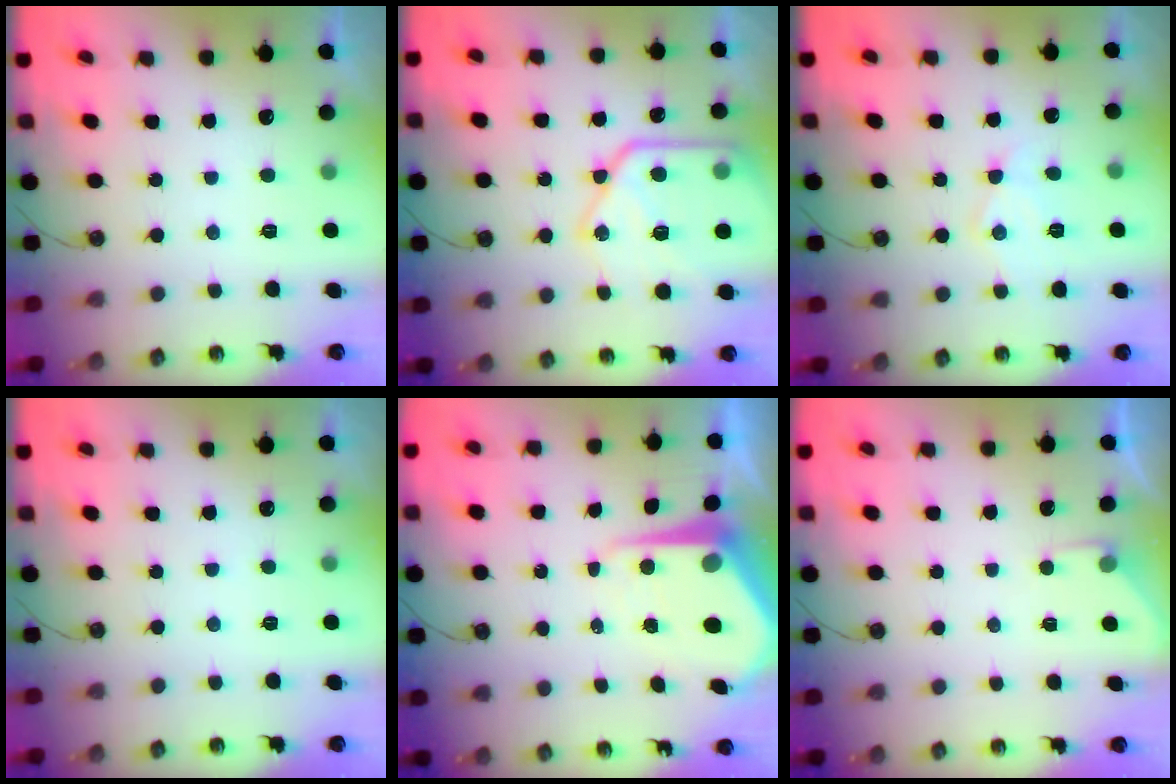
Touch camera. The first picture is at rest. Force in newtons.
{"total": 20.5, "press": 20.4, "slide": 2.1}
{"total": 9.3, "press": 9.3, "slide": 0.5}
{"total": 2.0, "press": 2.0, "slide": 0.4}
{"total": 10.2, "press": 10.2, "slide": 1.0}
{"total": 1.9, "press": 1.9, "slide": 0.3}